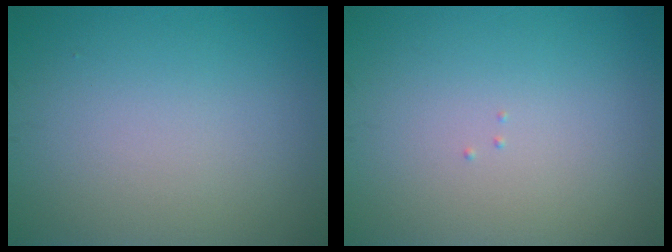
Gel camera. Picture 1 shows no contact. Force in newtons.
{"total": 0.0}